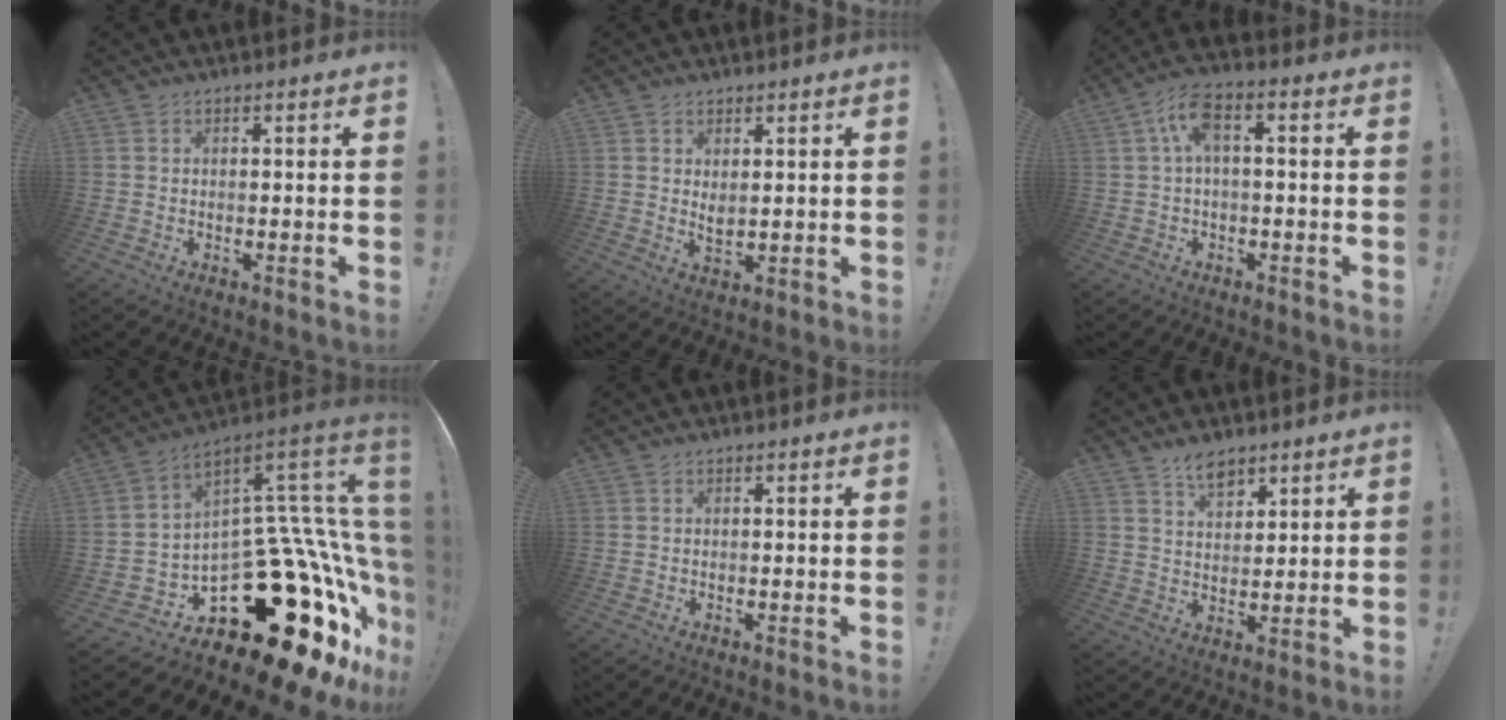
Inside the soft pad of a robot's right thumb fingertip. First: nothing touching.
{"total": 3.2, "force": [2.1, 1.2, 2.1], "torque": [-0.025, -0.020, 0.035]}
{"total": 7.7, "force": [1.1, 2.5, 7.1], "torque": [-0.142, -0.004, 0.019]}
{"total": 28.2, "force": [-11.9, 14.1, 21.3], "torque": [-0.230, -0.005, -0.140]}
{"total": 0.0}
{"total": 6.6, "force": [4.9, 3.4, 2.8], "torque": [-0.039, -0.027, 0.091]}